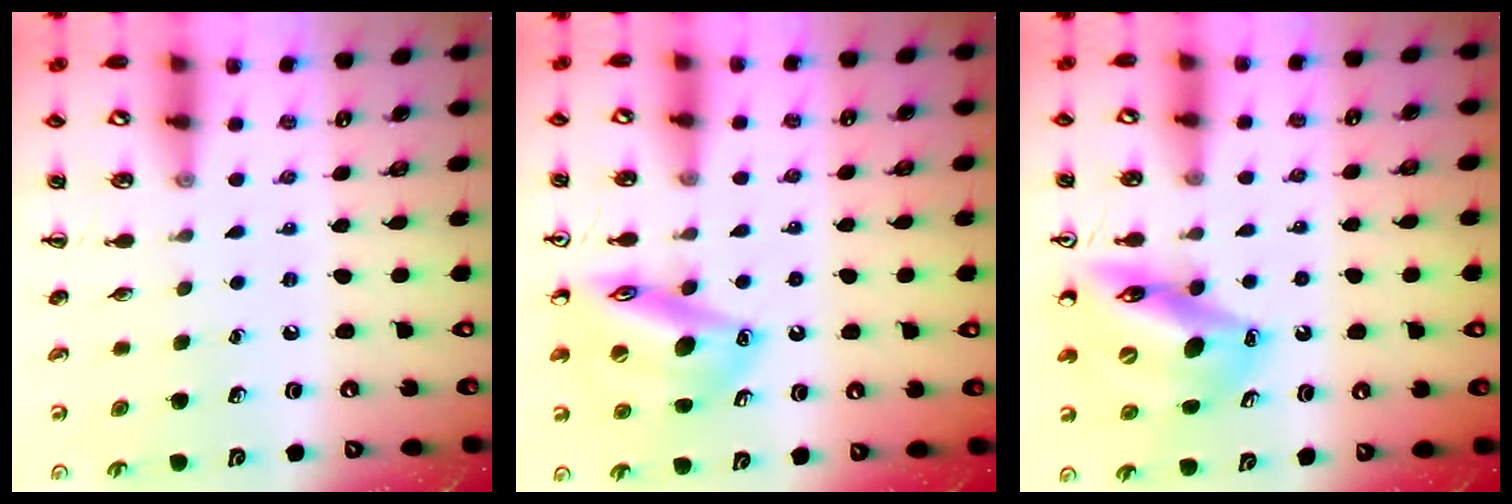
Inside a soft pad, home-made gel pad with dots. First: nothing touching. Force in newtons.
{"total": 16.2, "press": 16.1, "slide": 2.3}
{"total": 13.8, "press": 13.1, "slide": 4.2}